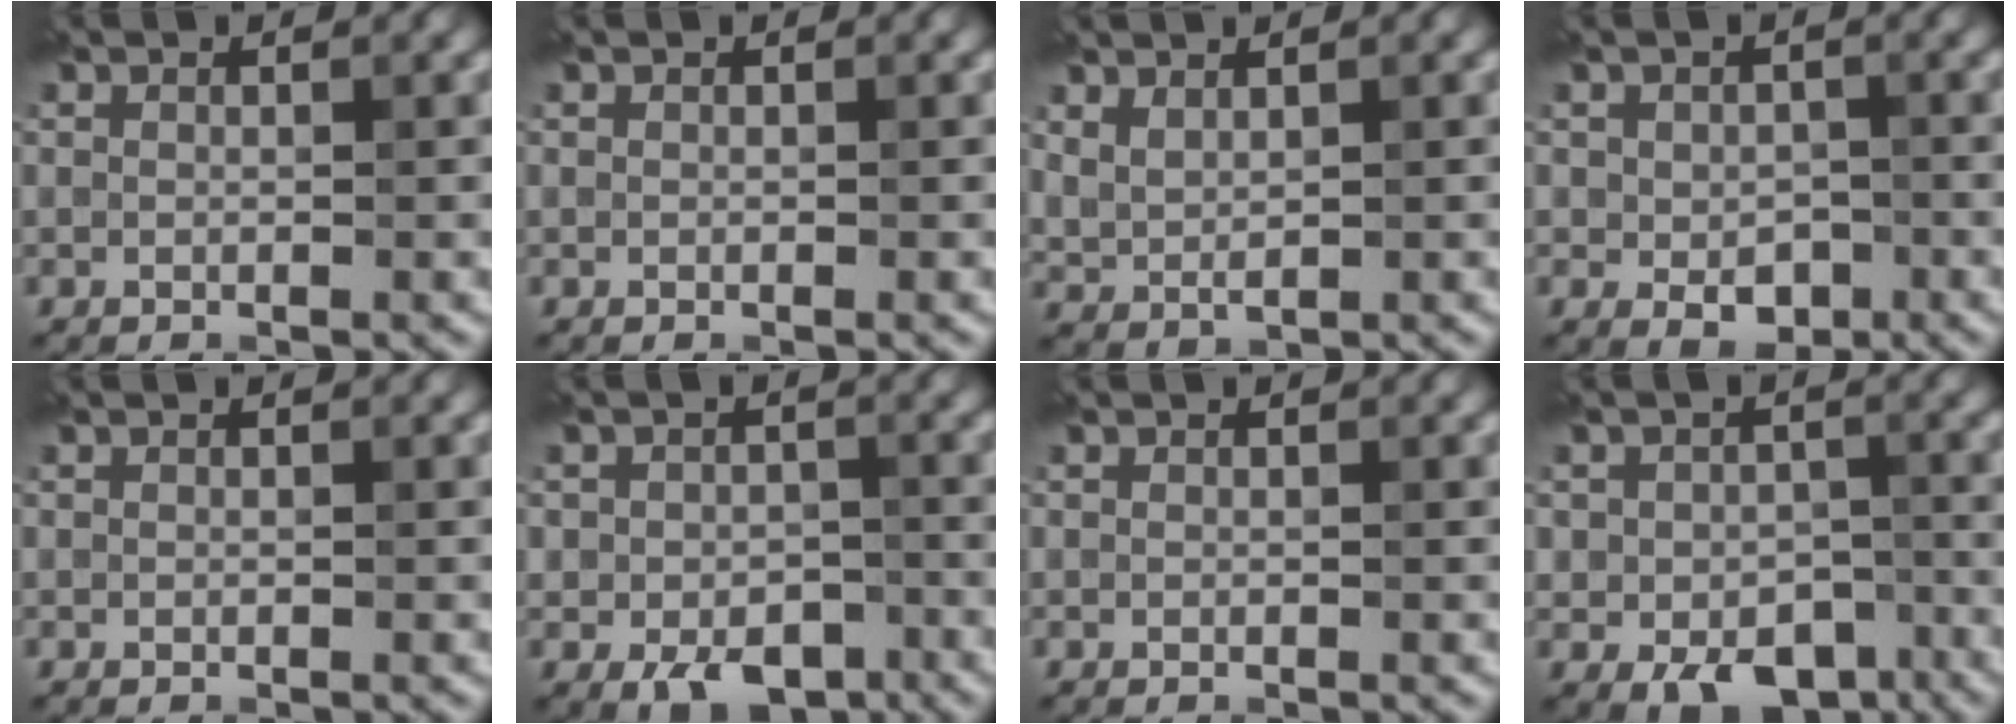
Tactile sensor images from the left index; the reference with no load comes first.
{"total": 0.0}
{"total": 1.7, "force": [1.2, 0.8, 1.0], "torque": [-0.024, -0.004, 0.030]}
{"total": 3.0, "force": [-0.4, 2.2, 2.0], "torque": [-0.028, -0.009, -0.006]}
{"total": 0.0}
{"total": 4.8, "force": [-1.8, 3.3, 2.9], "torque": [-0.039, -0.013, -0.029]}
{"total": 0.0}
{"total": 6.4, "force": [-2.6, 4.4, 3.9], "torque": [-0.056, -0.016, -0.034]}